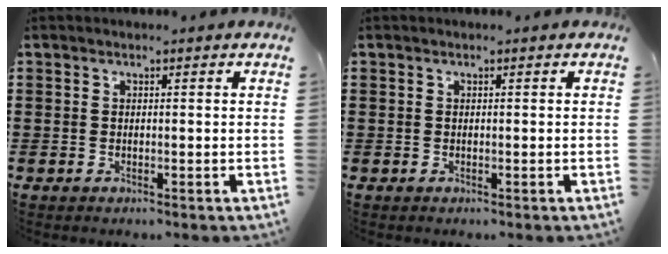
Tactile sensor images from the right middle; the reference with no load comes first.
{"total": 0.0}